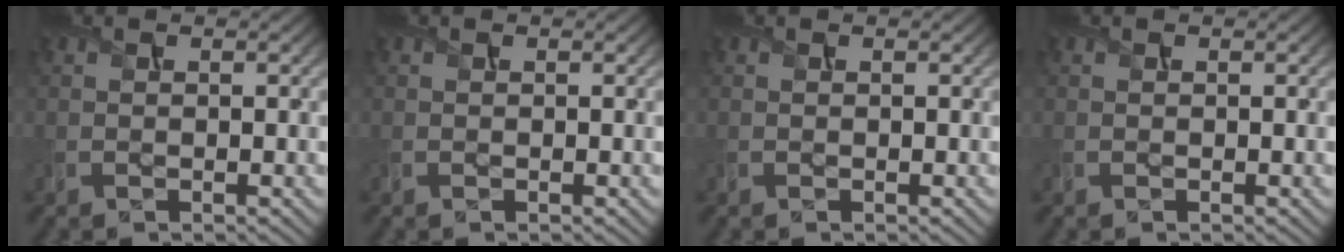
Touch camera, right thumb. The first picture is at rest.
{"total": 0.0}
{"total": 0.0}
{"total": 0.0}